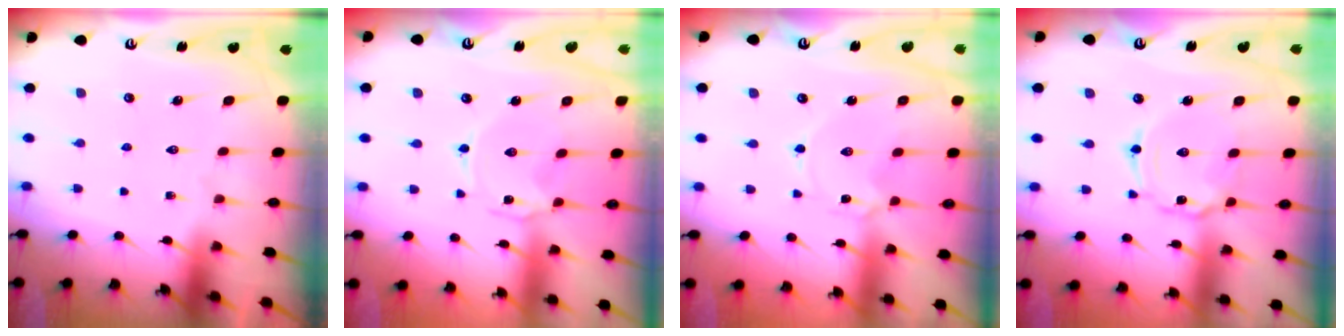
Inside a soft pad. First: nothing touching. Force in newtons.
{"total": 0.0}
{"total": 0.9, "press": 0.9, "slide": 0.1}
{"total": 4.7, "press": 4.7, "slide": 0.4}